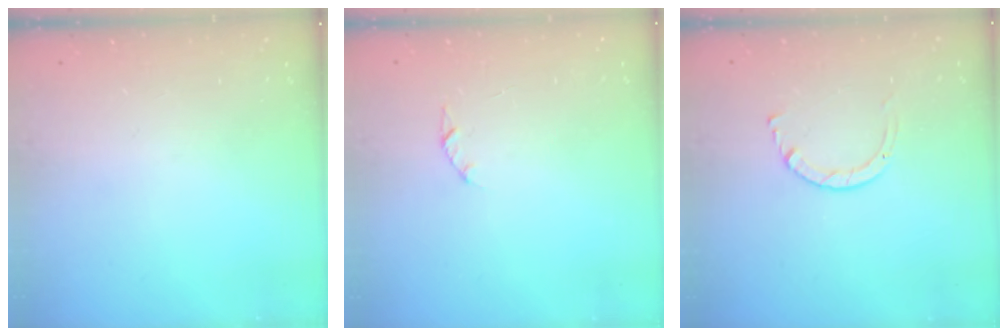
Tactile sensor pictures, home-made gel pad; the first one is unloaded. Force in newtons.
{"total": 1.4, "press": 1.4, "slide": 0.3}
{"total": 2.9, "press": 2.9, "slide": 0.2}